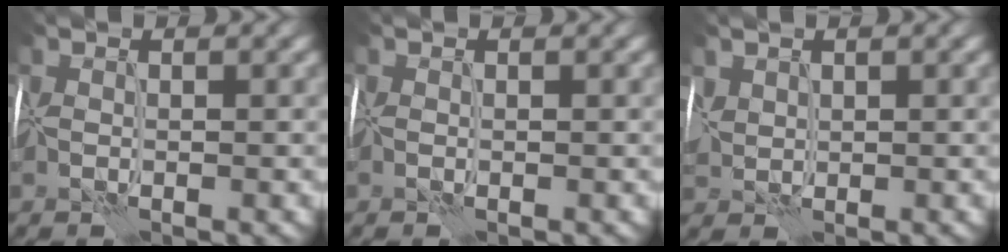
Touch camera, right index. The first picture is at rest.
{"total": 0.0}
{"total": 1.2, "force": [0.8, 0.8, 0.3], "torque": [-0.015, 0.003, 0.020]}